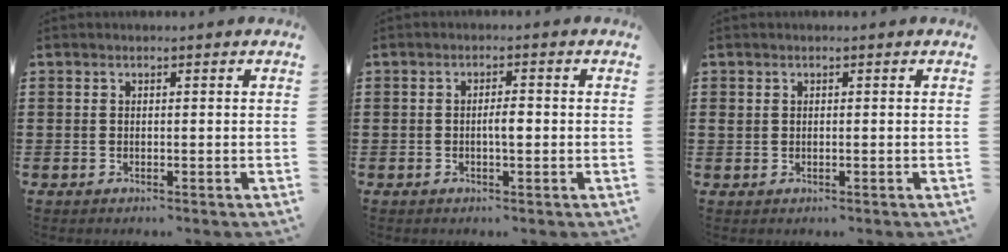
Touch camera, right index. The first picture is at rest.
{"total": 2.3, "force": [-0.3, 0.6, 2.2], "torque": [-0.042, 0.002, -0.006]}
{"total": 0.6, "force": [0.3, 0.5, 0.2], "torque": [-0.006, 0.004, 0.004]}